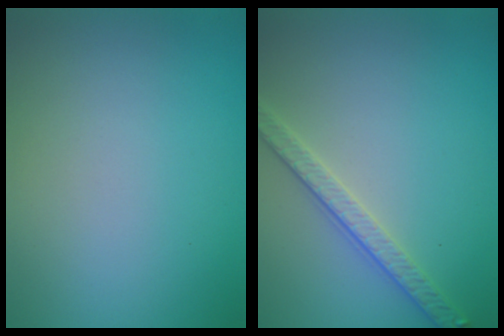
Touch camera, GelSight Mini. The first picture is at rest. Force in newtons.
{"total": 2.8, "press": 2.7, "slide": 0.8}